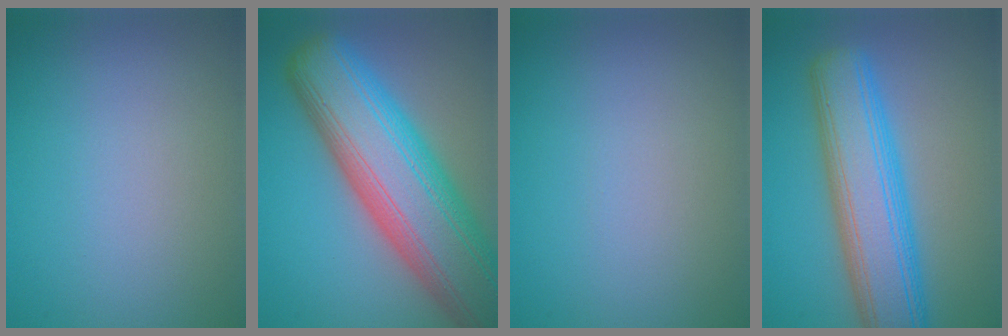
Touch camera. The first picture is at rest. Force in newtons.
{"total": 14.7, "press": 14.7, "slide": 0.8}
{"total": 0.0}
{"total": 9.0, "press": 9.0, "slide": 0.5}